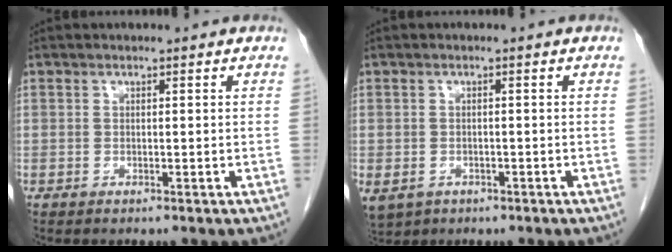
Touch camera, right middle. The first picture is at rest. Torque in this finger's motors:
{"motor_torque": [0.34, -0.37, 1.06, 0.21]}